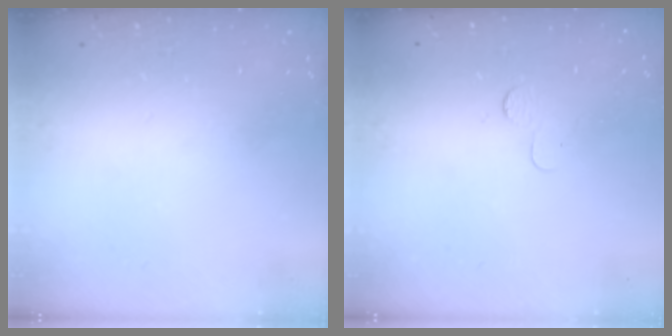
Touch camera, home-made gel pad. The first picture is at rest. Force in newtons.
{"total": 2.3, "press": 2.3, "slide": 0.2}